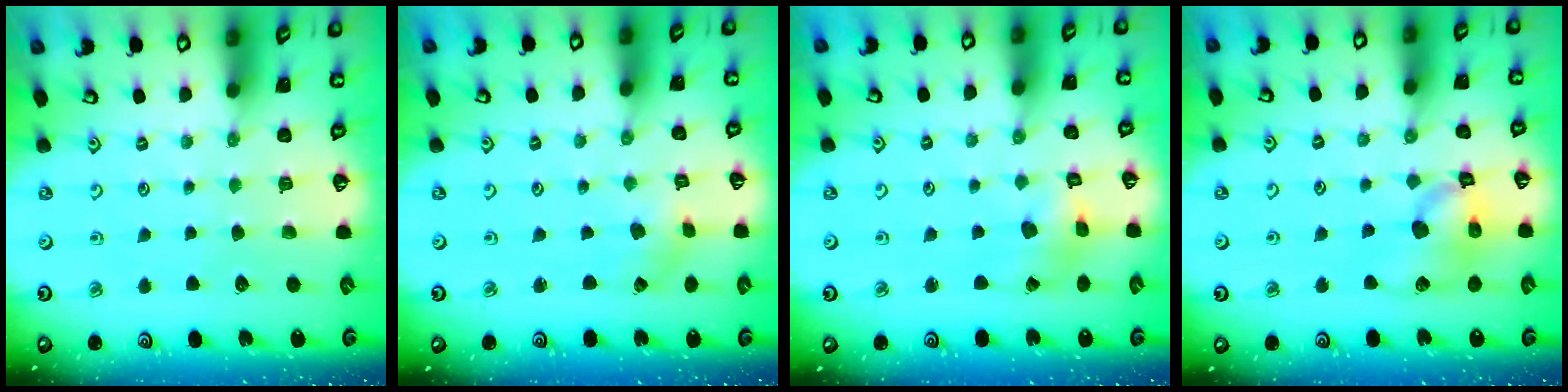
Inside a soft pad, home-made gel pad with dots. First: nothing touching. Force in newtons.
{"total": 1.2, "press": 1.2, "slide": 0.2}
{"total": 5.9, "press": 5.9, "slide": 0.5}
{"total": 15.3, "press": 15.1, "slide": 2.1}